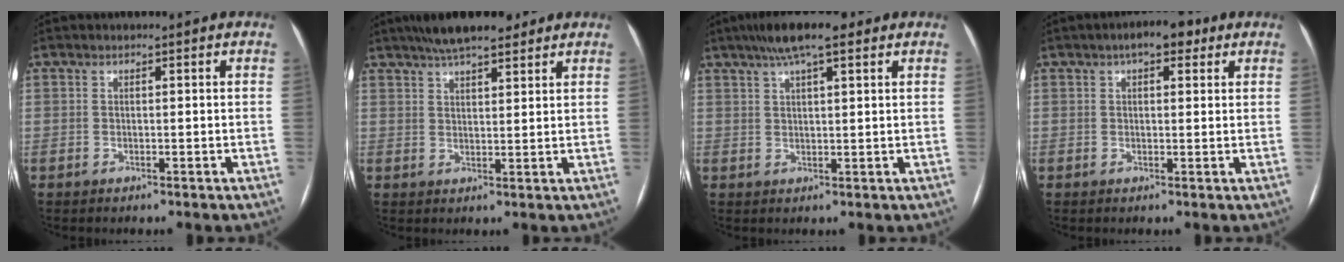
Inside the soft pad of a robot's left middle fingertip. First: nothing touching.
{"total": 9.7, "force": [7.6, 2.4, 5.6], "torque": [-0.086, 0.027, 0.122]}
{"total": 8.8, "force": [5.9, 1.6, 6.3], "torque": [-0.104, 0.030, 0.092]}
{"total": 5.0, "force": [2.8, 2.1, 3.6], "torque": [-0.052, 0.022, 0.034]}